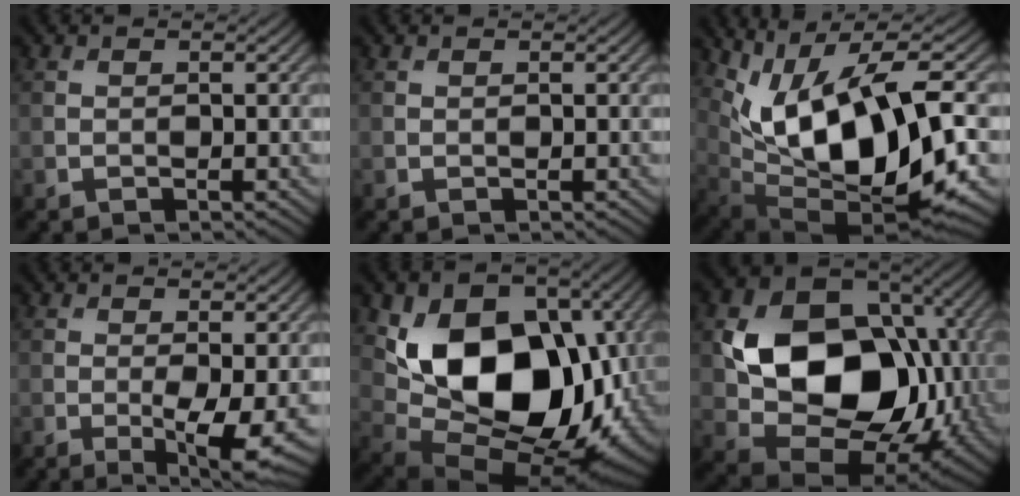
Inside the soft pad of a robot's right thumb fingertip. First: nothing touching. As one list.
[{"total": 0.0}, {"total": 15.6, "force": [2.0, 7.2, 13.7], "torque": [-0.256, 0.000, 0.028]}, {"total": 4.7, "force": [-1.0, 1.1, 4.5], "torque": [-0.079, -0.012, -0.015]}, {"total": 16.0, "force": [1.3, 11.2, 11.3], "torque": [-0.167, -0.022, 0.027]}, {"total": 16.8, "force": [1.0, 12.8, 10.9], "torque": [-0.185, -0.024, 0.027]}]